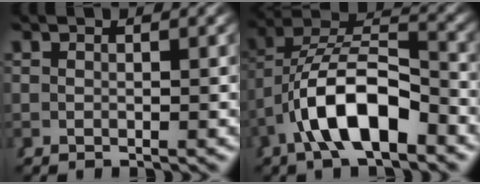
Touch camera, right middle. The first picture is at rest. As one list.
[{"total": 9.2, "force": [-1.2, 6.0, 6.9], "torque": [-0.131, -0.028, -0.014]}]